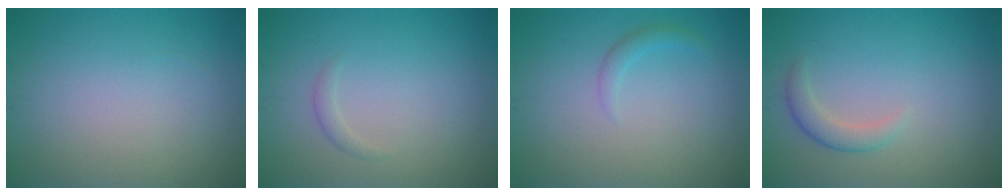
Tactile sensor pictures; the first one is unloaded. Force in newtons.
{"total": 0.8, "press": 0.8, "slide": 0.0}
{"total": 1.2, "press": 1.1, "slide": 0.1}
{"total": 1.9, "press": 1.9, "slide": 0.2}